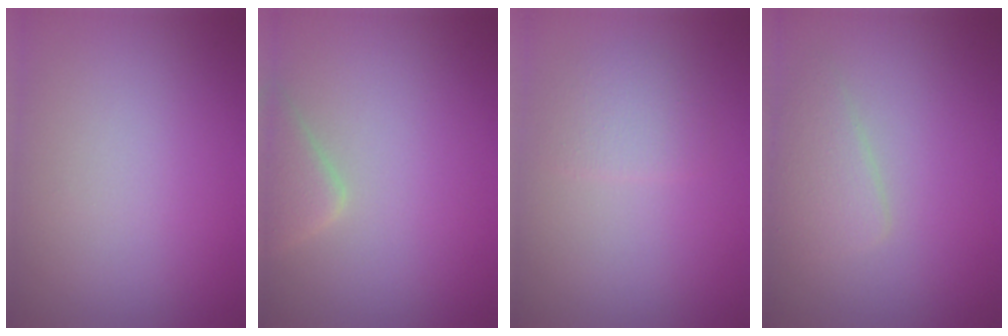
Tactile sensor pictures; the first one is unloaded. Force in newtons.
{"total": 2.8, "press": 2.7, "slide": 0.1}
{"total": 1.8, "press": 1.8, "slide": 0.1}
{"total": 2.2, "press": 2.2, "slide": 0.0}